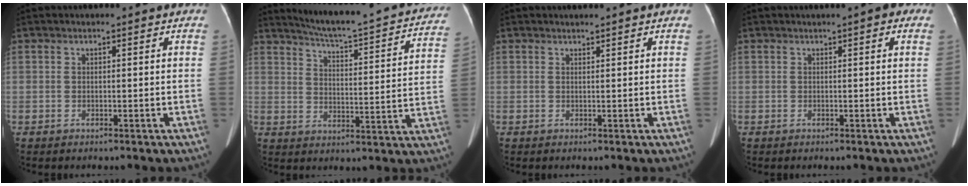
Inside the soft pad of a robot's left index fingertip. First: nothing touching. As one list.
[{"total": 24.1, "force": [21.8, 2.8, 9.7], "torque": [-0.142, -0.044, 0.271]}, {"total": 0.6, "force": [0.6, 0.0, 0.2], "torque": [-0.007, 0.002, 0.012]}, {"total": 2.3, "force": [1.1, 0.6, 2.0], "torque": [-0.021, 0.009, 0.008]}]